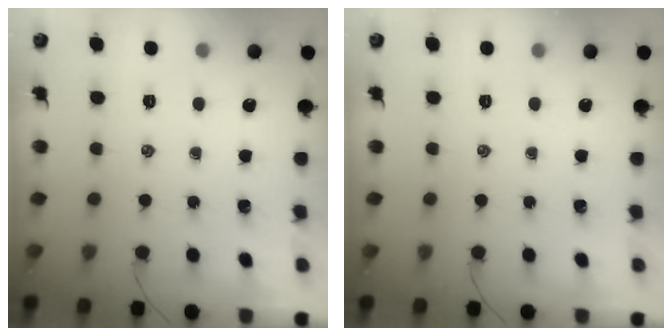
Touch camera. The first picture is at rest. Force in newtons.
{"total": 0.0}